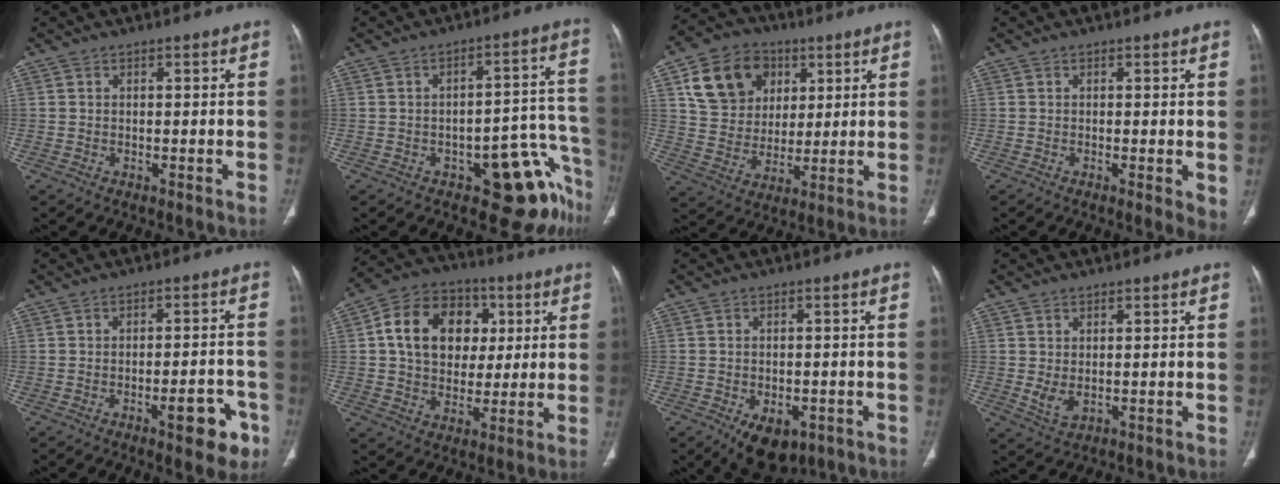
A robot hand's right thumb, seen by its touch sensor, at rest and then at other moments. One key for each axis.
{"total": 13.7, "fx": -8.0, "fy": 6.0, "fz": 9.4, "tx": -0.041, "ty": 0.087, "tz": -0.102}
{"total": 15.6, "fx": 6.1, "fy": 12.5, "fz": 7.2, "tx": -0.099, "ty": -0.002, "tz": 0.111}
{"total": 3.3, "fx": -0.2, "fy": 0.9, "fz": 3.1, "tx": -0.043, "ty": -0.011, "tz": -0.008}
{"total": 8.4, "fx": -4.0, "fy": 3.0, "fz": 6.7, "tx": -0.066, "ty": 0.024, "tz": -0.048}
{"total": 16.8, "fx": 3.6, "fy": 13.1, "fz": 9.8, "tx": -0.138, "ty": 0.011, "tz": 0.058}
{"total": 8.5, "fx": -4.2, "fy": 5.2, "fz": 5.4, "tx": -0.057, "ty": 0.009, "tz": -0.049}
{"total": 3.0, "fx": 0.2, "fy": 1.7, "fz": 2.4, "tx": -0.042, "ty": -0.006, "tz": 0.014}